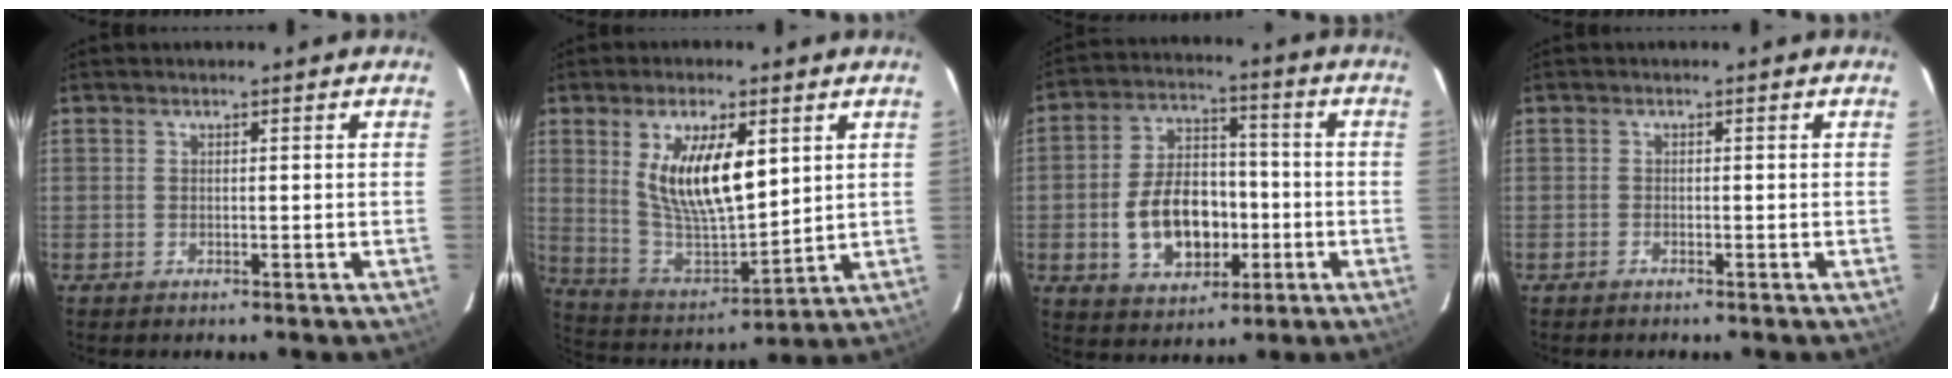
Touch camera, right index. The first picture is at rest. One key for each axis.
{"total": 15.3, "fx": 4.9, "fy": 6.2, "fz": 13.1, "tx": -0.244, "ty": -0.006, "tz": 0.106}
{"total": 13.5, "fx": -3.3, "fy": 8.8, "fz": 9.6, "tx": -0.196, "ty": 0.020, "tz": -0.041}
{"total": 0.6, "fx": -0.6, "fy": 0.2, "fz": 0.1, "tx": -0.005, "ty": 0.000, "tz": -0.014}